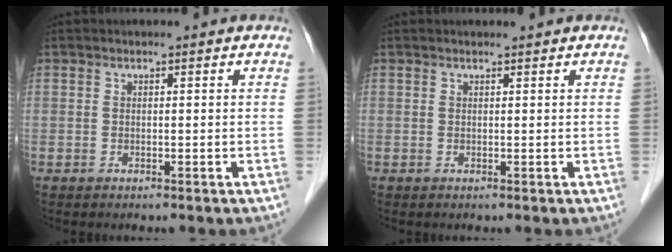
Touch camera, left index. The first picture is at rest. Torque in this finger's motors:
{"motor_torque": [0.20, -0.16, -0.01, -0.01]}